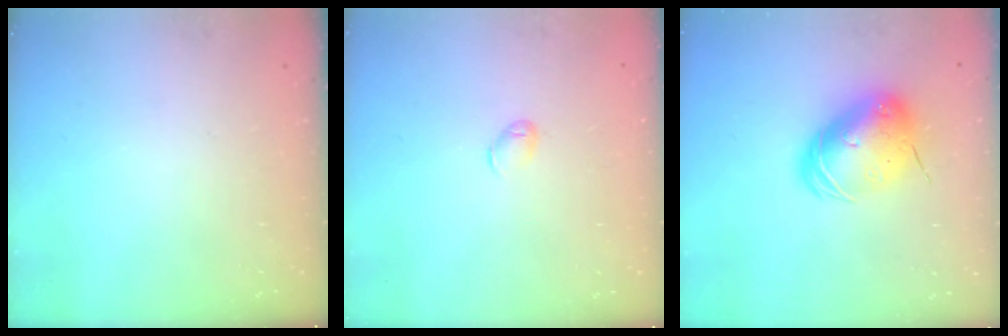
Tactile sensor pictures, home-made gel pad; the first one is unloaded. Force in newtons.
{"total": 4.9, "press": 4.8, "slide": 1.0}
{"total": 11.9, "press": 11.7, "slide": 2.0}